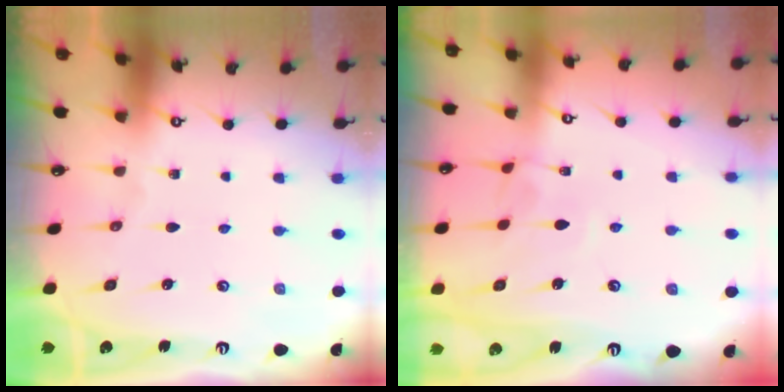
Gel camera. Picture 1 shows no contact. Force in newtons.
{"total": 3.0, "press": 3.0, "slide": 0.3}